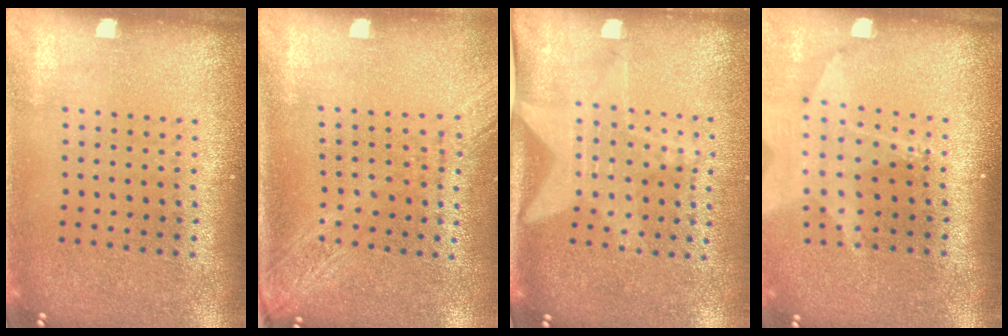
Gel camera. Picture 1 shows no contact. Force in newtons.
{"total": 2.1, "press": 1.7, "slide": 1.2}
{"total": 2.0, "press": 1.5, "slide": 1.3}
{"total": 1.8, "press": 1.5, "slide": 1.0}